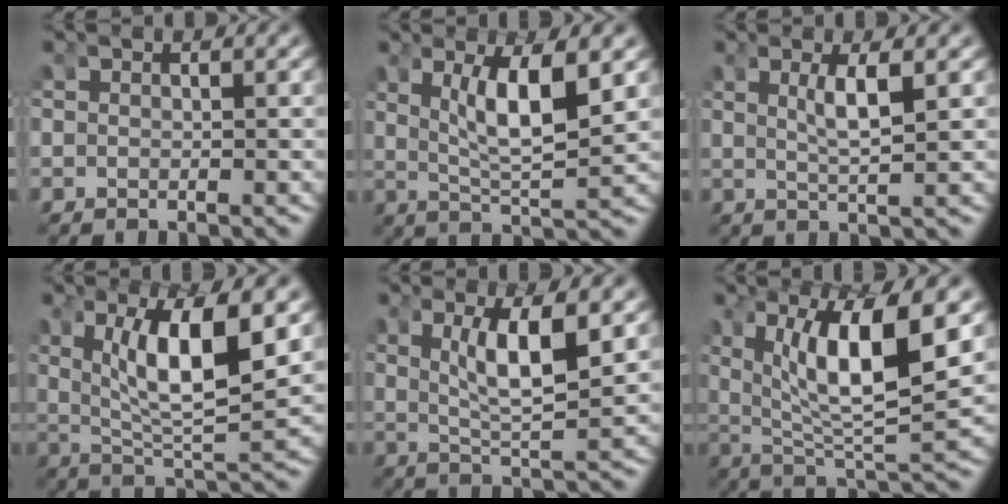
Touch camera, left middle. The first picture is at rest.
{"total": 5.7, "force": [1.6, 1.3, 5.3], "torque": [-0.088, -0.015, 0.041]}
{"total": 2.5, "force": [0.8, -0.5, 2.3], "torque": [-0.044, -0.008, 0.025]}
{"total": 8.2, "force": [2.6, 2.7, 7.4], "torque": [-0.132, -0.008, 0.052]}
{"total": 5.1, "force": [1.4, 0.9, 4.8], "torque": [-0.081, -0.015, 0.038]}
{"total": 10.1, "force": [2.9, 4.0, 8.8], "torque": [-0.163, -0.007, 0.058]}